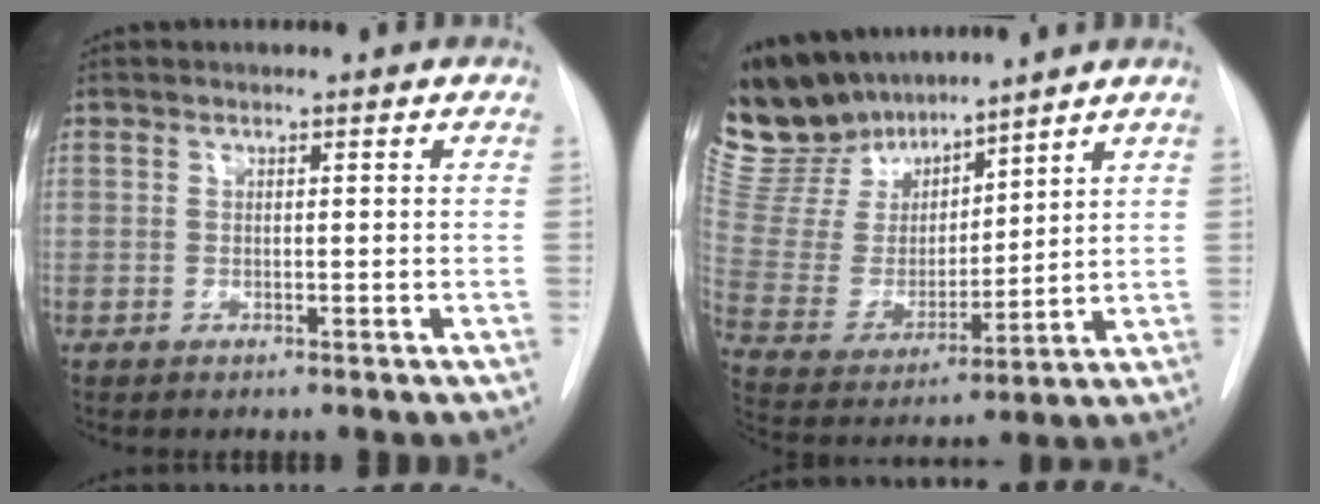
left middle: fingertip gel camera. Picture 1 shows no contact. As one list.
[{"total": 15.6, "force": [14.0, 5.2, 4.2], "torque": [-0.097, 0.012, 0.286]}]